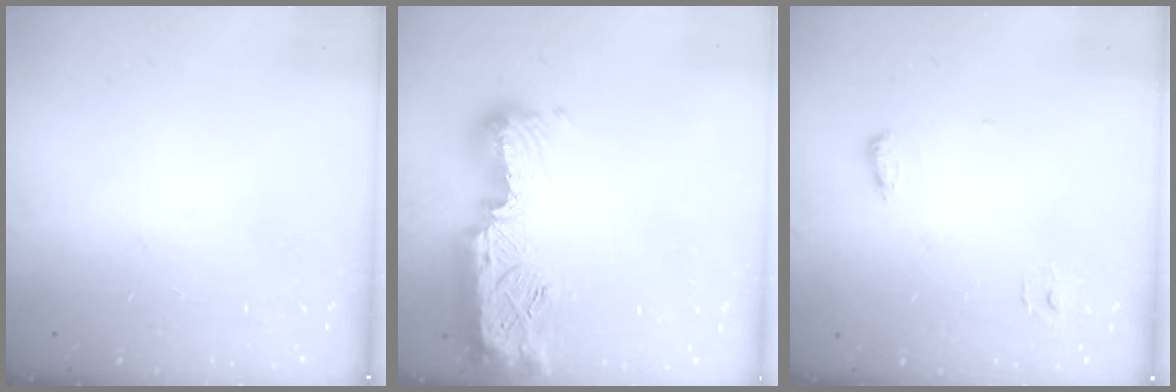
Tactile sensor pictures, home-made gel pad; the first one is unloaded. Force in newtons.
{"total": 15.4, "press": 15.3, "slide": 1.4}
{"total": 5.3, "press": 5.2, "slide": 1.2}